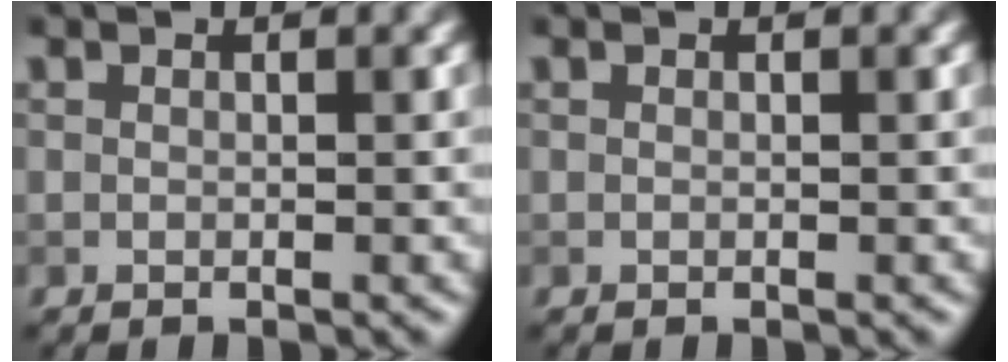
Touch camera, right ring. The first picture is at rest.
{"total": 0.0}